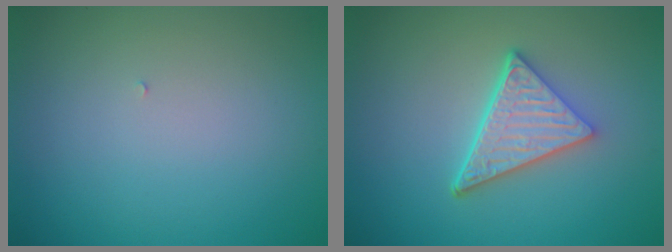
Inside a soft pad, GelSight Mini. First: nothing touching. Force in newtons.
{"total": 4.9, "press": 3.5, "slide": 3.5}